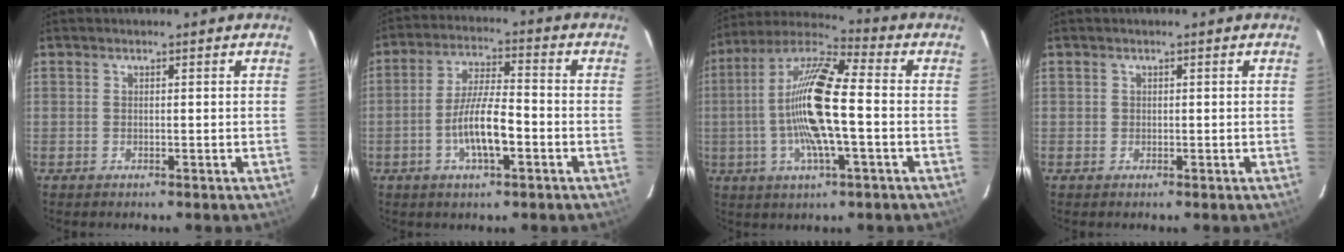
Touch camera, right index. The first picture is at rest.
{"total": 9.1, "force": [-3.2, 2.1, 8.3], "torque": [-0.163, 0.002, -0.056]}
{"total": 16.1, "force": [-1.7, 3.2, 15.7], "torque": [-0.303, 0.006, -0.043]}
{"total": 0.6, "force": [-0.1, 0.5, 0.0], "torque": [0.003, 0.000, -0.002]}